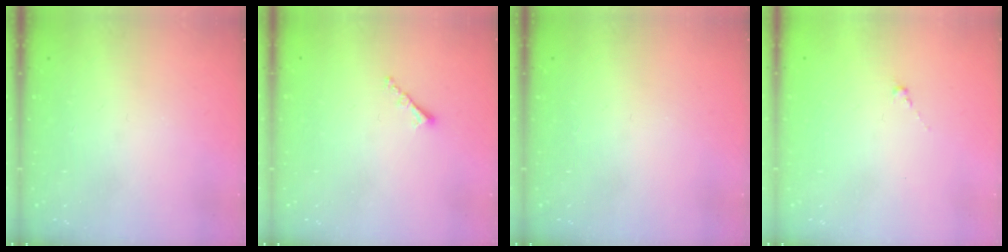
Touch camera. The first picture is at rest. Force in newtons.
{"total": 1.2, "press": 1.1, "slide": 0.5}
{"total": 0.0}
{"total": 0.0}